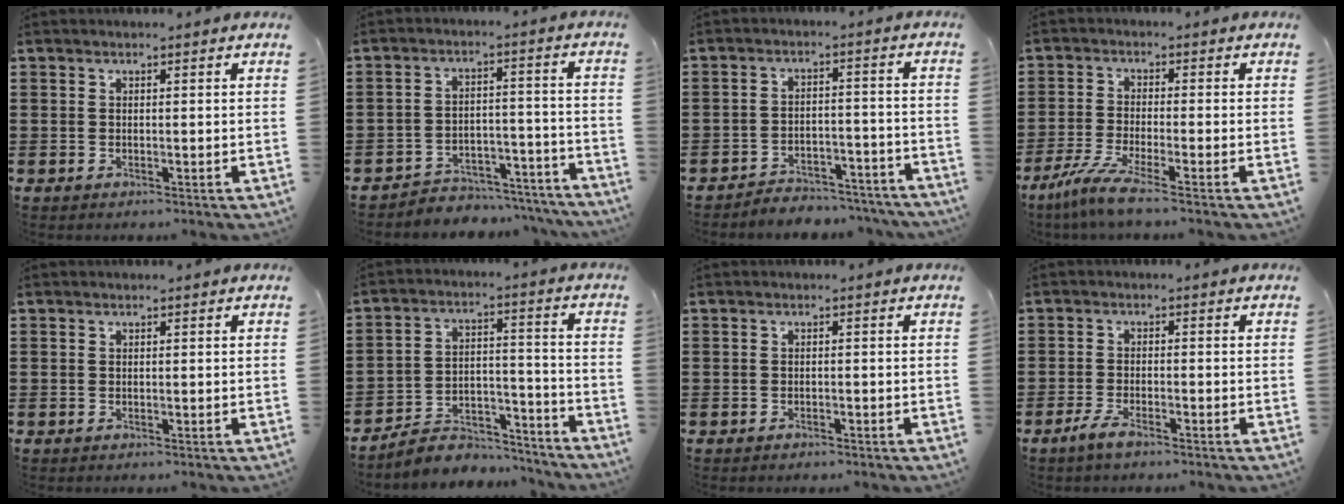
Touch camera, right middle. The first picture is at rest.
{"total": 4.7, "force": [-4.6, 1.0, 0.3], "torque": [-0.010, 0.010, -0.097]}
{"total": 4.3, "force": [-4.3, 0.6, 0.1], "torque": [-0.007, 0.007, -0.091]}
{"total": 5.4, "force": [-3.8, -0.1, 3.8], "torque": [-0.098, -0.028, -0.078]}
{"total": 0.0}
{"total": 6.8, "force": [-6.4, 1.8, 1.5], "torque": [-0.025, 0.015, -0.124]}
{"total": 0.7, "force": [-0.7, 0.2, 0.1], "torque": [-0.004, 0.000, -0.015]}
{"total": 2.7, "force": [-1.9, 0.4, 1.9], "torque": [-0.045, -0.002, -0.040]}